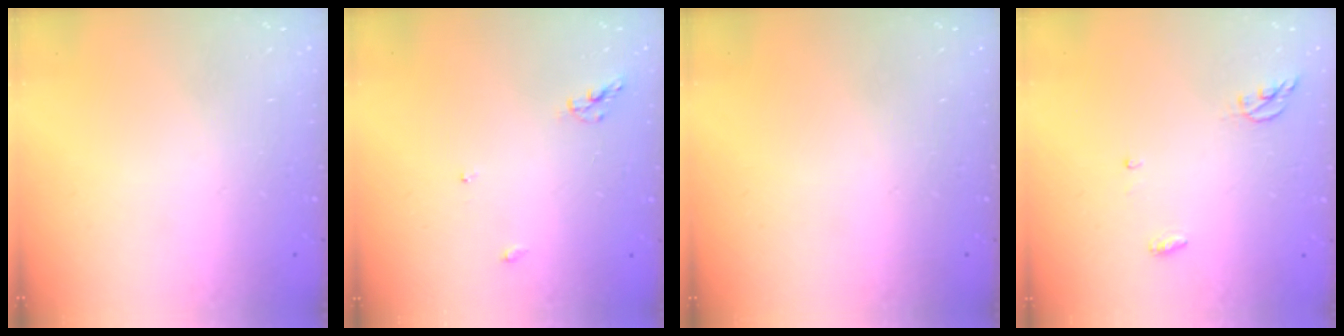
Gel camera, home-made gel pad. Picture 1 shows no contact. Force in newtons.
{"total": 5.4, "press": 5.4, "slide": 0.0}
{"total": 0.0}
{"total": 4.9, "press": 4.9, "slide": 0.2}